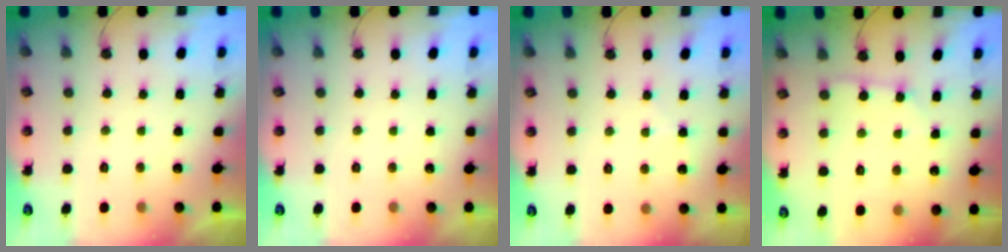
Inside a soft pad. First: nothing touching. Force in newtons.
{"total": 0.0}
{"total": 3.1, "press": 3.0, "slide": 0.5}
{"total": 3.8, "press": 3.8, "slide": 0.3}